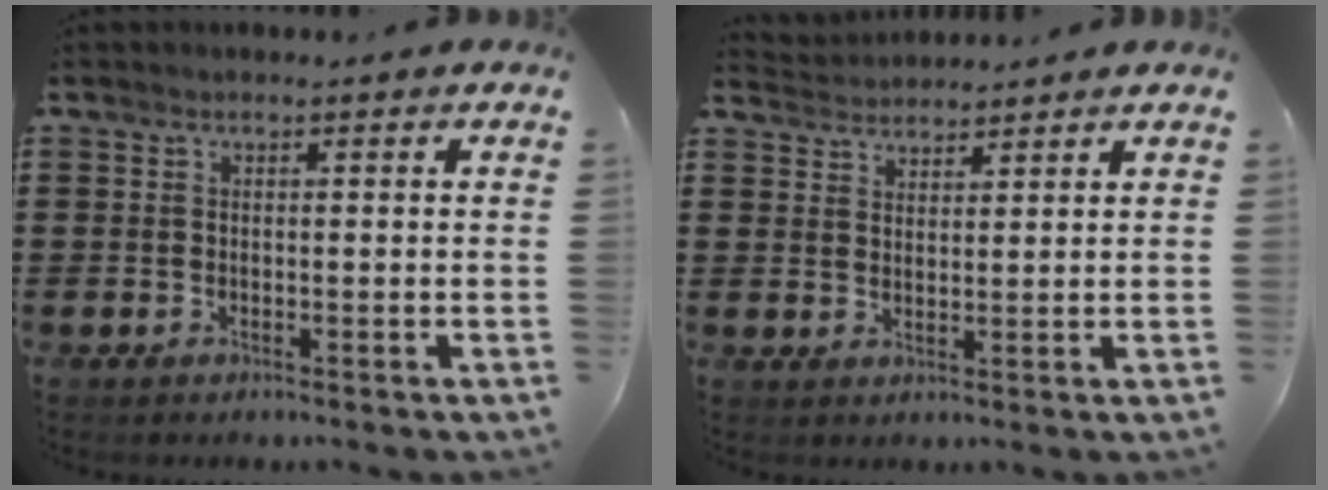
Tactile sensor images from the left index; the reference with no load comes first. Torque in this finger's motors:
{"motor_torque": [0.45, 0.43, -0.29, -0.04]}